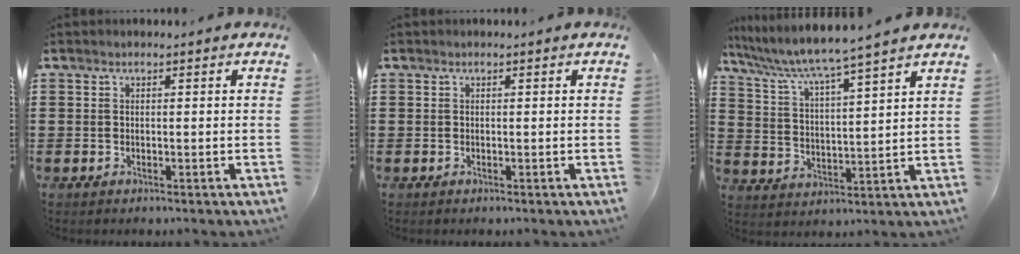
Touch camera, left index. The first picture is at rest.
{"total": 0.0}
{"total": 4.6, "force": [4.1, -0.9, 2.1], "torque": [-0.064, -0.036, 0.060]}